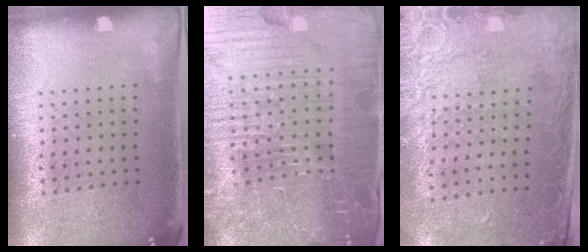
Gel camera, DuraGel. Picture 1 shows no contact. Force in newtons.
{"total": 7.4, "press": 6.5, "slide": 3.5}
{"total": 2.6, "press": 2.0, "slide": 1.7}